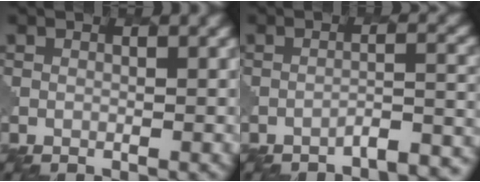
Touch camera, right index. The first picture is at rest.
{"total": 4.7, "force": [-4.2, 0.9, 2.1], "torque": [-0.023, 0.006, -0.054]}